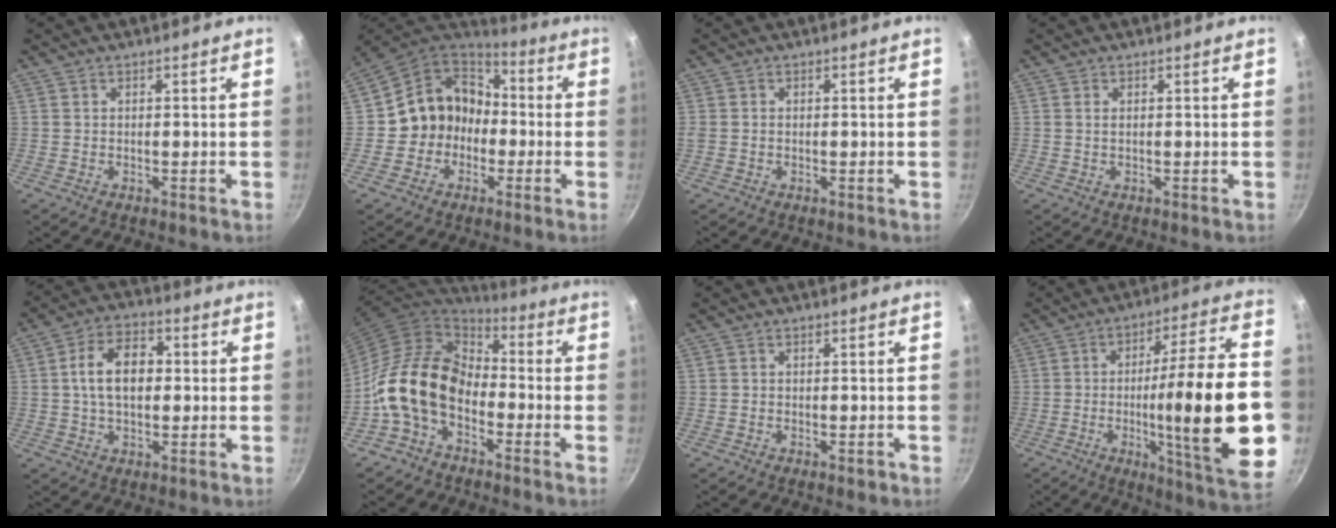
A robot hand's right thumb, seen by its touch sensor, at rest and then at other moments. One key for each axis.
{"total": 12.8, "fx": -1.9, "fy": 11.5, "fz": 5.2, "tx": -0.045, "ty": 0.052, "tz": -0.044}
{"total": 1.1, "fx": -0.2, "fy": 0.9, "fz": 0.6, "tx": -0.010, "ty": 0.001, "tz": -0.003}
{"total": 0.8, "fx": 0.2, "fy": 0.4, "fz": 0.6, "tx": -0.011, "ty": 0.000, "tz": 0.003}
{"total": 10.6, "fx": 0.7, "fy": 6.8, "fz": 8.2, "tx": -0.114, "ty": 0.023, "tz": 0.003}
{"total": 15.2, "fx": -4.6, "fy": 10.3, "fz": 10.2, "tx": -0.155, "ty": 0.055, "tz": -0.112}
{"total": 1.1, "fx": -0.6, "fy": 0.6, "fz": 0.6, "tx": -0.010, "ty": 0.003, "tz": -0.007}
{"total": 26.9, "fx": -4.5, "fy": 4.8, "fz": 26.0, "tx": -0.381, "ty": 0.015, "tz": -0.061}